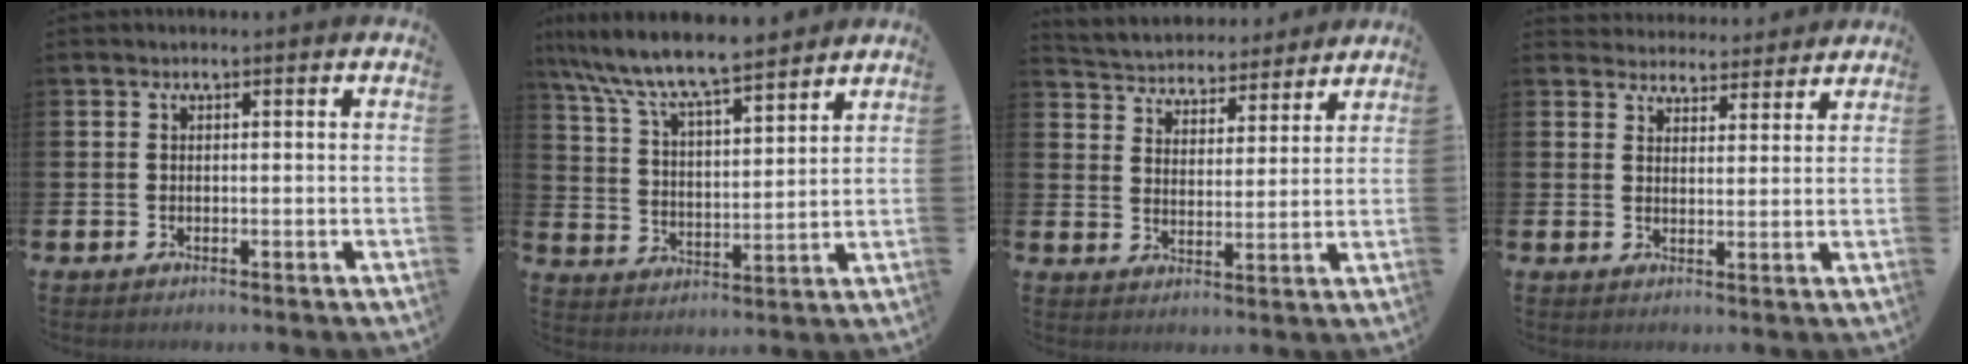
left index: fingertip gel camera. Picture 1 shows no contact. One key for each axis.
{"total": 9.1, "fx": 8.5, "fy": 0.8, "fz": 3.2, "tx": -0.101, "ty": -0.054, "tz": 0.148}
{"total": 4.8, "fx": 4.6, "fy": 1.2, "fz": -0.3, "tx": -0.023, "ty": -0.037, "tz": 0.080}
{"total": 4.0, "fx": 3.9, "fy": 1.1, "fz": -0.3, "tx": -0.006, "ty": -0.024, "tz": 0.069}